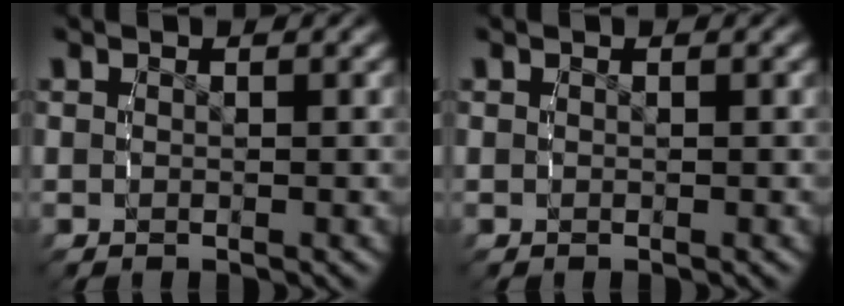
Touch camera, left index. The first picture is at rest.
{"total": 0.0}